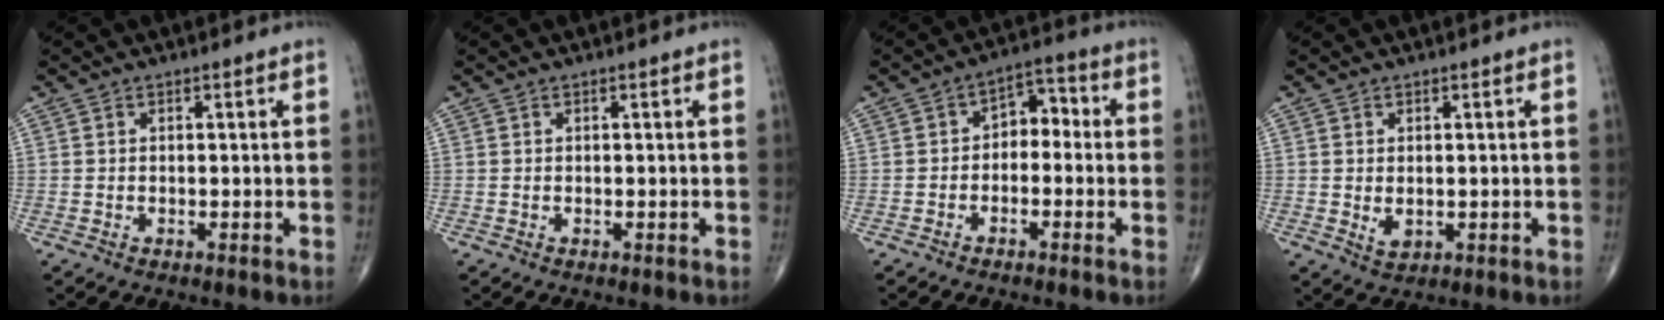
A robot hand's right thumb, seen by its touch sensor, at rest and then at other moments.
{"total": 0.0}
{"total": 5.4, "force": [-0.9, 3.8, 3.7], "torque": [-0.029, 0.034, -0.030]}
{"total": 2.6, "force": [-0.1, 1.7, 2.0], "torque": [-0.028, -0.007, 0.006]}